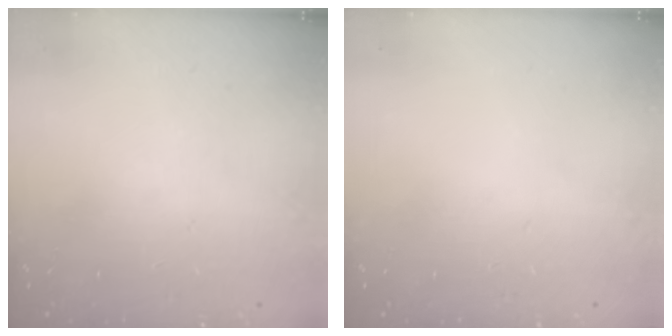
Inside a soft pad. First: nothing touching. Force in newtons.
{"total": 0.0}